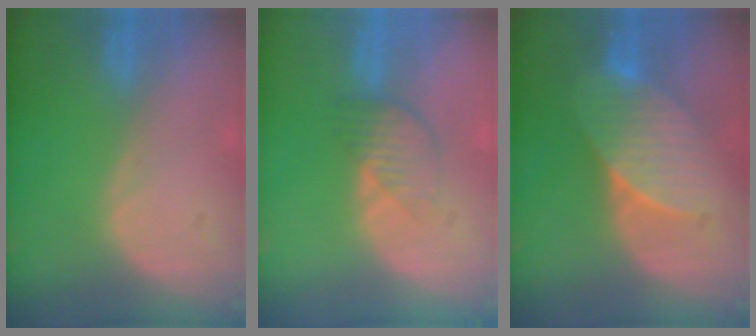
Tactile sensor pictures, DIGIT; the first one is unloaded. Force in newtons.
{"total": 3.9, "press": 3.7, "slide": 1.4}
{"total": 7.2, "press": 7.1, "slide": 1.1}